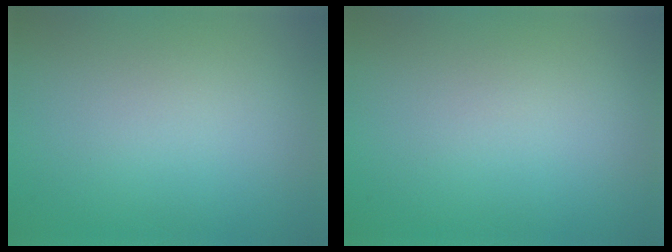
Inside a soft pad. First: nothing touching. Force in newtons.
{"total": 0.0}